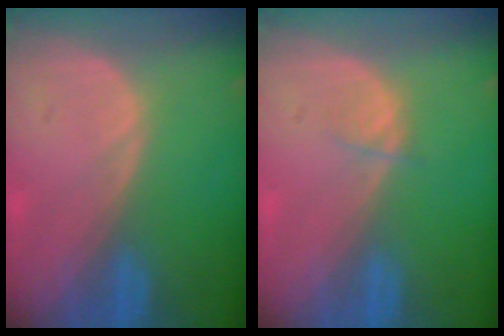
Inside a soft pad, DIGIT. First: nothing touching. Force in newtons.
{"total": 1.2, "press": 1.2, "slide": 0.2}